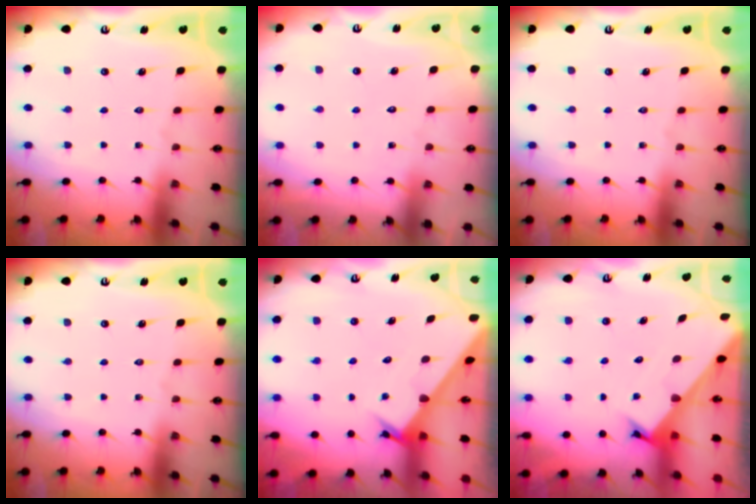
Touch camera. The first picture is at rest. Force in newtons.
{"total": 4.3, "press": 4.2, "slide": 0.3}
{"total": 0.0}
{"total": 0.0}
{"total": 2.9, "press": 2.9, "slide": 0.1}
{"total": 2.5, "press": 2.5, "slide": 0.2}